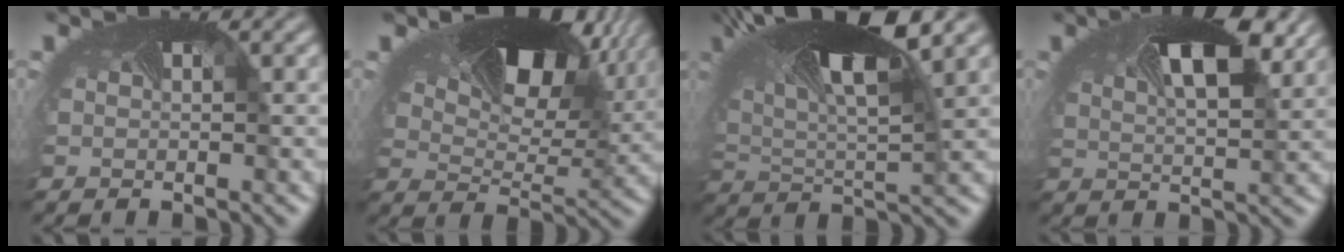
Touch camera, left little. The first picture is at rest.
{"total": 11.5, "force": [6.7, 5.8, 7.4], "torque": [-0.135, 0.003, 0.114]}
{"total": 13.1, "force": [6.9, 4.4, 10.3], "torque": [-0.218, 0.006, 0.120]}
{"total": 6.9, "force": [2.9, 2.9, 5.6], "torque": [-0.105, -0.006, 0.050]}